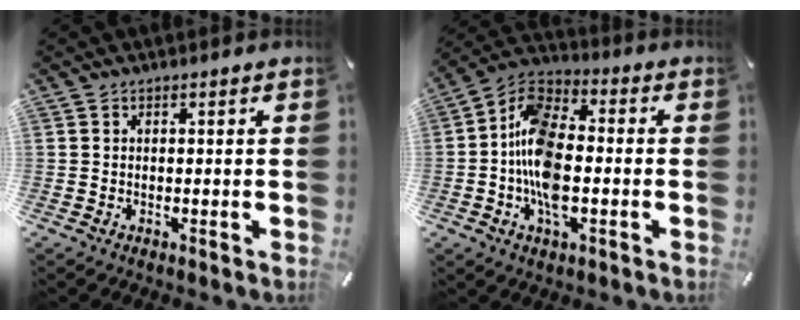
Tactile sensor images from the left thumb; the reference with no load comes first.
{"total": 13.1, "force": [-3.2, 7.6, 10.2], "torque": [-0.219, 0.012, -0.057]}